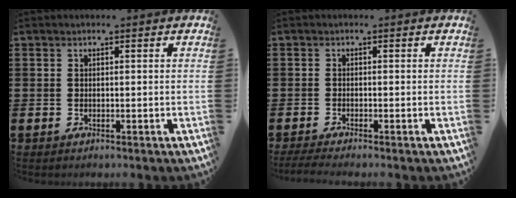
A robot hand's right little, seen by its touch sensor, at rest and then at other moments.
{"total": 0.9, "force": [-0.5, 0.1, 0.8], "torque": [-0.013, 0.000, -0.008]}